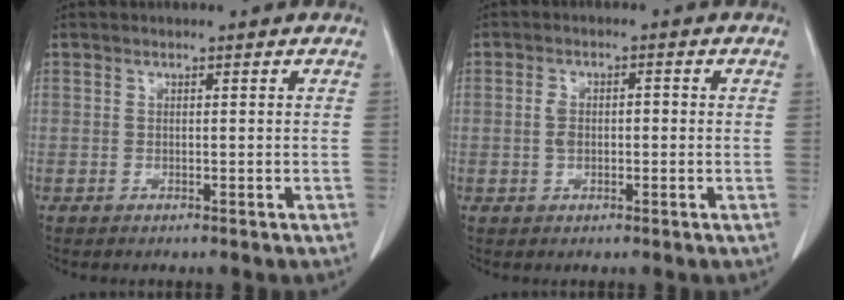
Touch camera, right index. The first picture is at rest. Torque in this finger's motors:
{"motor_torque": [0.09, 0.06, 0.04, 0.04]}